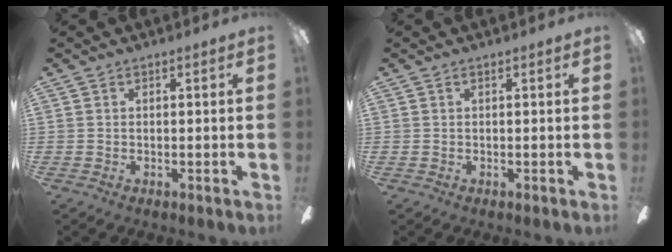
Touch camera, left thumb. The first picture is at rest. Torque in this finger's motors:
{"motor_torque": [0.00, 0.00, -0.07, 0.07, 0.00]}